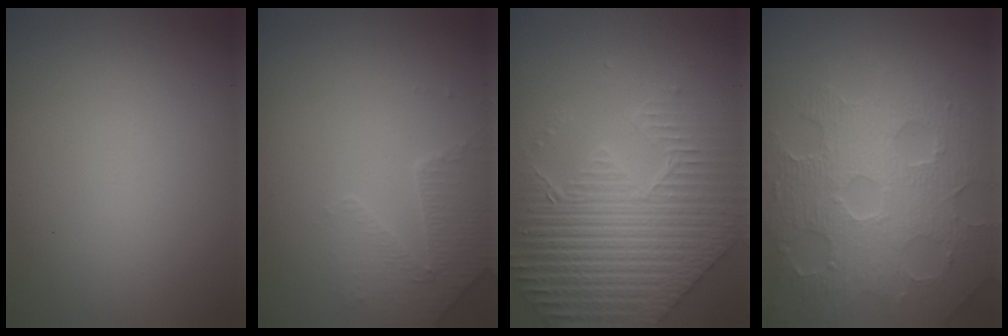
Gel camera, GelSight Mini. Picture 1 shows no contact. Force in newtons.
{"total": 2.8, "press": 2.7, "slide": 0.7}
{"total": 8.4, "press": 6.5, "slide": 5.3}
{"total": 8.6, "press": 5.8, "slide": 6.4}